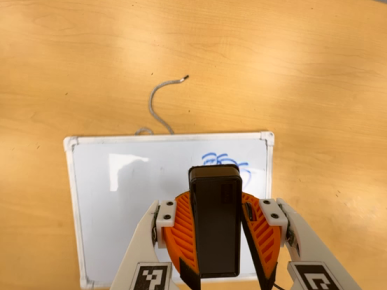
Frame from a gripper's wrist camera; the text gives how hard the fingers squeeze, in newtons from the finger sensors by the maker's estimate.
{"total": 8.9, "left": 8.9, "right": 8.8}